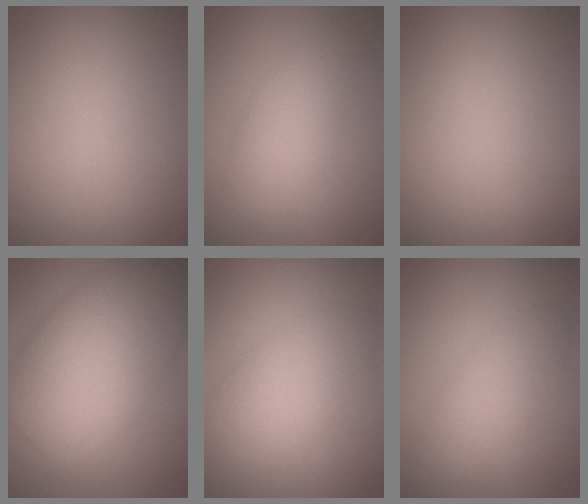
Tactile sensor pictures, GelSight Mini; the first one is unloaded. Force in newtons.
{"total": 3.5, "press": 3.5, "slide": 0.2}
{"total": 0.0}
{"total": 11.5, "press": 11.5, "slide": 0.7}
{"total": 3.9, "press": 3.9, "slide": 0.1}
{"total": 2.9, "press": 2.9, "slide": 0.1}